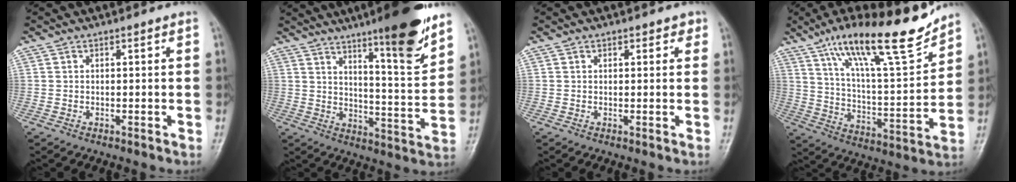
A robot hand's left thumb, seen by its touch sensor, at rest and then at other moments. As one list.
[{"total": 14.9, "force": [10.3, 1.8, 10.7], "torque": [-0.137, -0.070, 0.158]}, {"total": 1.8, "force": [1.0, 1.2, 0.9], "torque": [0.004, -0.001, 0.008]}, {"total": 21.2, "force": [14.9, 4.7, 14.4], "torque": [-0.208, -0.063, 0.251]}]